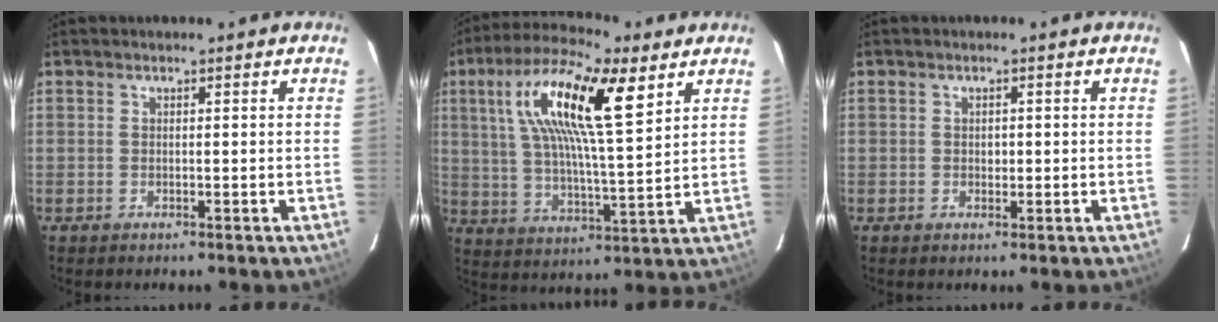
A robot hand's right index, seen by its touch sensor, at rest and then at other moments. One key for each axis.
{"total": 17.8, "fx": 7.9, "fy": 4.6, "fz": 15.3, "tx": -0.273, "ty": 0.024, "tz": 0.134}
{"total": 1.0, "fx": 0.0, "fy": 0.9, "fz": 0.4, "tx": -0.004, "ty": 0.001, "tz": 0.000}